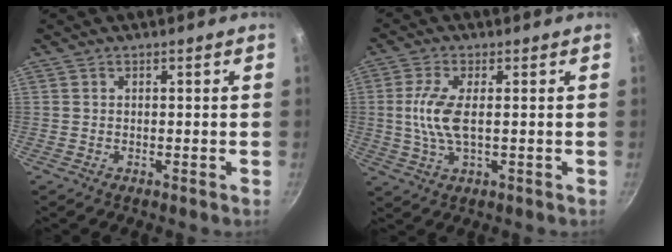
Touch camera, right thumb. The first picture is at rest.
{"total": 7.6, "force": [0.3, 2.9, 7.0], "torque": [-0.156, 0.001, 0.004]}